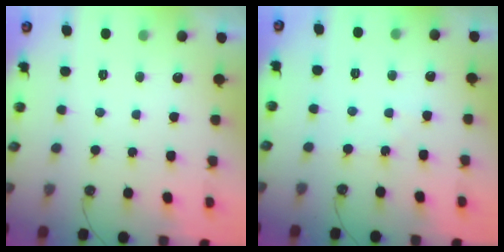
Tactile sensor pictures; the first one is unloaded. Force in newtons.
{"total": 2.8, "press": 2.8, "slide": 0.6}